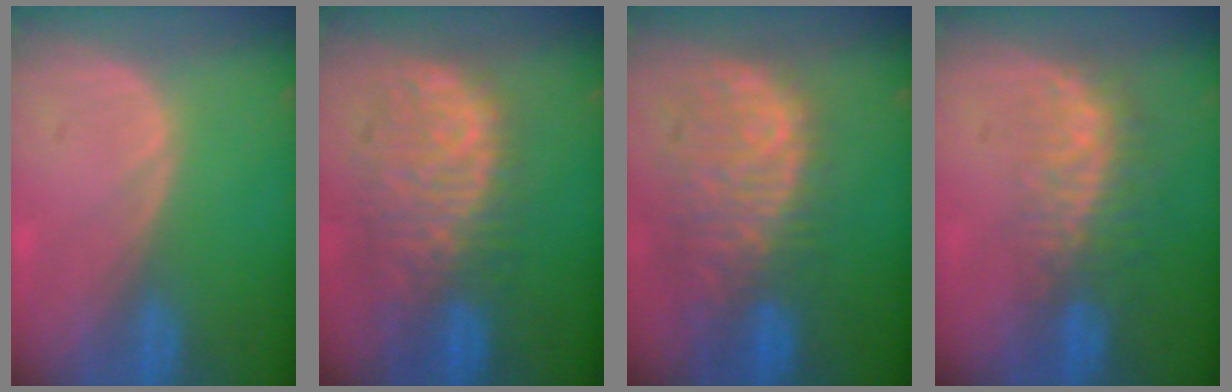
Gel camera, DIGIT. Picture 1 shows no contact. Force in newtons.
{"total": 11.0, "press": 9.6, "slide": 5.4}
{"total": 11.5, "press": 9.8, "slide": 5.9}
{"total": 8.3, "press": 6.9, "slide": 4.6}